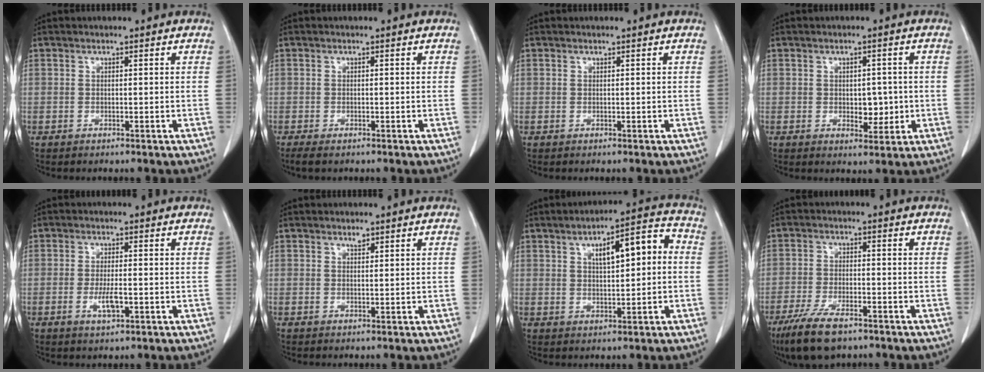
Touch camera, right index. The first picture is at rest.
{"total": 2.8, "force": [-1.8, 1.1, 1.8], "torque": [-0.042, -0.007, -0.028]}
{"total": 0.0}
{"total": 4.3, "force": [-0.4, 2.6, 3.4], "torque": [-0.043, 0.002, 0.003]}
{"total": 3.9, "force": [-1.2, 1.1, 3.5], "torque": [-0.070, -0.002, -0.018]}
{"total": 1.1, "force": [0.8, 0.6, 0.6], "torque": [-0.011, -0.001, 0.014]}
{"total": 9.5, "force": [1.6, 3.1, 8.9], "torque": [-0.129, 0.034, 0.026]}
{"total": 9.5, "force": [-6.5, 3.0, 6.3], "torque": [-0.123, -0.017, -0.112]}